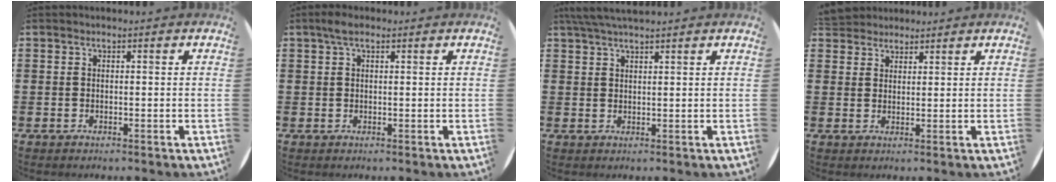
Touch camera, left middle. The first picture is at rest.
{"total": 1.9, "force": [1.1, 0.8, 1.4], "torque": [-0.030, 0.007, 0.019]}
{"total": 2.8, "force": [2.5, 0.1, 1.2], "torque": [-0.029, 0.001, 0.046]}
{"total": 2.8, "force": [2.6, 0.9, -0.3], "torque": [-0.001, 0.000, 0.052]}